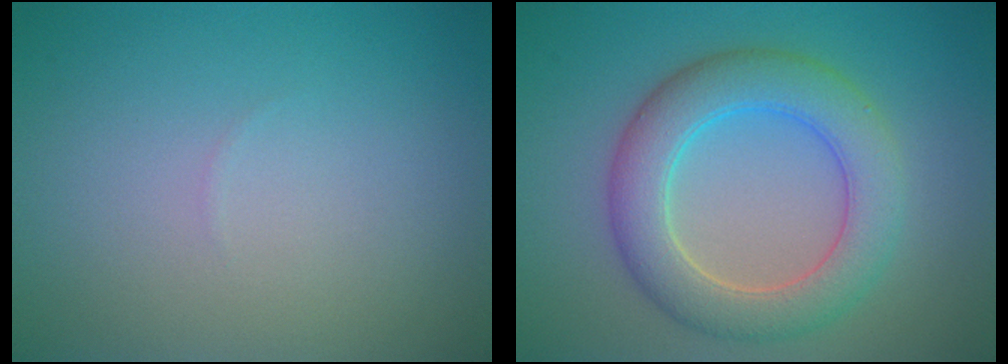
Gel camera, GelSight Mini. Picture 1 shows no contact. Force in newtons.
{"total": 6.2, "press": 6.1, "slide": 0.5}